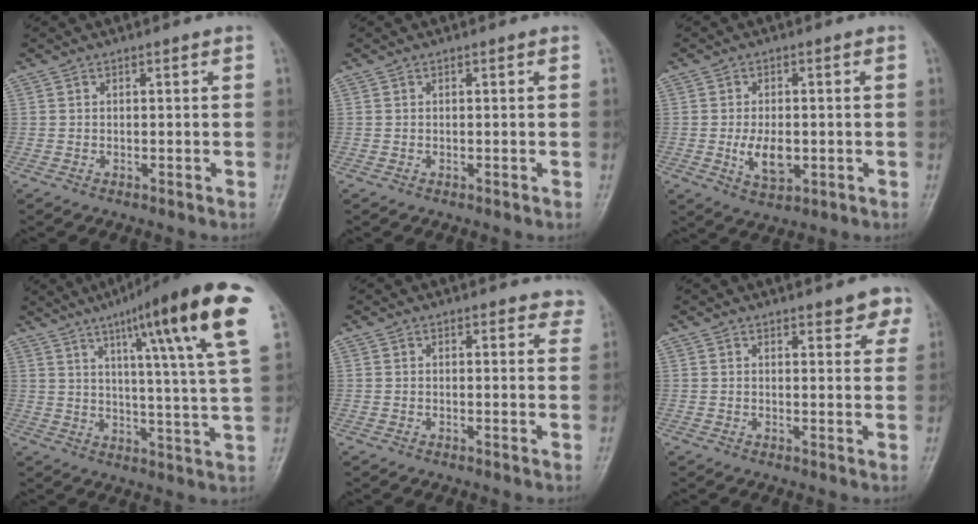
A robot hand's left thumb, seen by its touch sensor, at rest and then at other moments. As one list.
[{"total": 0.0}, {"total": 6.4, "force": [-1.0, 3.6, 5.2], "torque": [-0.083, -0.006, -0.011]}, {"total": 21.4, "force": [10.7, 2.3, 18.4], "torque": [-0.254, -0.027, 0.149]}, {"total": 3.7, "force": [3.2, 1.5, 1.2], "torque": [0.020, -0.011, 0.023]}, {"total": 5.2, "force": [3.9, 2.0, 2.9], "torque": [-0.006, -0.016, 0.042]}]